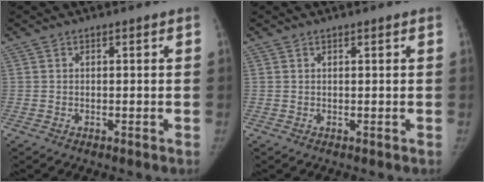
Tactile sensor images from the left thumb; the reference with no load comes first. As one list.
[{"total": 0.0}]